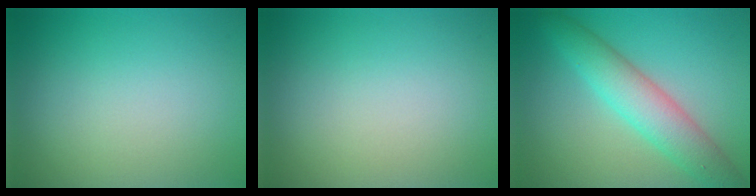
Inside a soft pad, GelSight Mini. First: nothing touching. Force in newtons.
{"total": 0.0}
{"total": 5.5, "press": 5.5, "slide": 0.4}